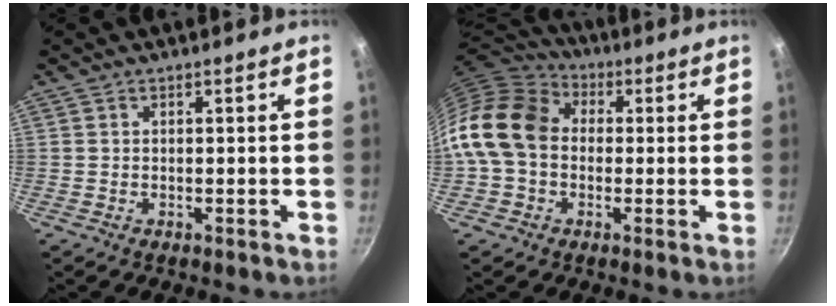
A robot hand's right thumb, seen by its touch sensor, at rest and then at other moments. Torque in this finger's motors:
{"motor_torque": [0.37, 0.70, 0.39, -0.38, 0.23]}